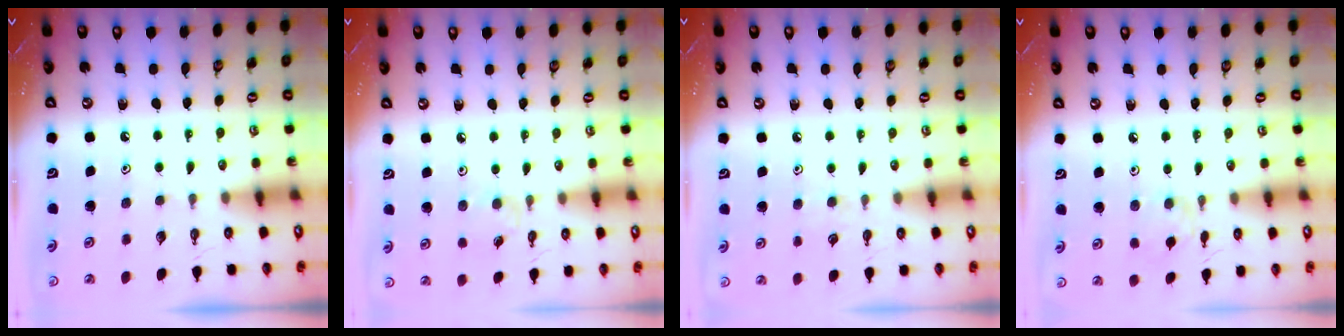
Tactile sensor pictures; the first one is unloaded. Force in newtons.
{"total": 2.5, "press": 2.4, "slide": 0.4}
{"total": 3.5, "press": 3.4, "slide": 0.6}
{"total": 4.8, "press": 4.8, "slide": 0.7}